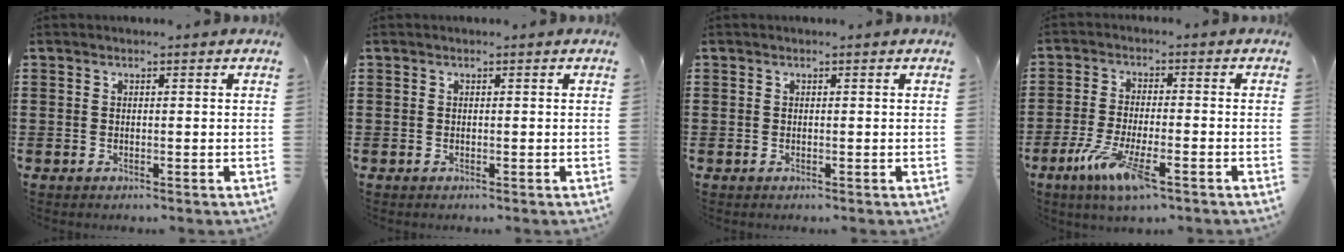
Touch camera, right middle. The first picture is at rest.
{"total": 0.0}
{"total": 0.0}
{"total": 8.1, "force": [-3.9, 1.9, 6.9], "torque": [-0.145, -0.012, -0.070]}